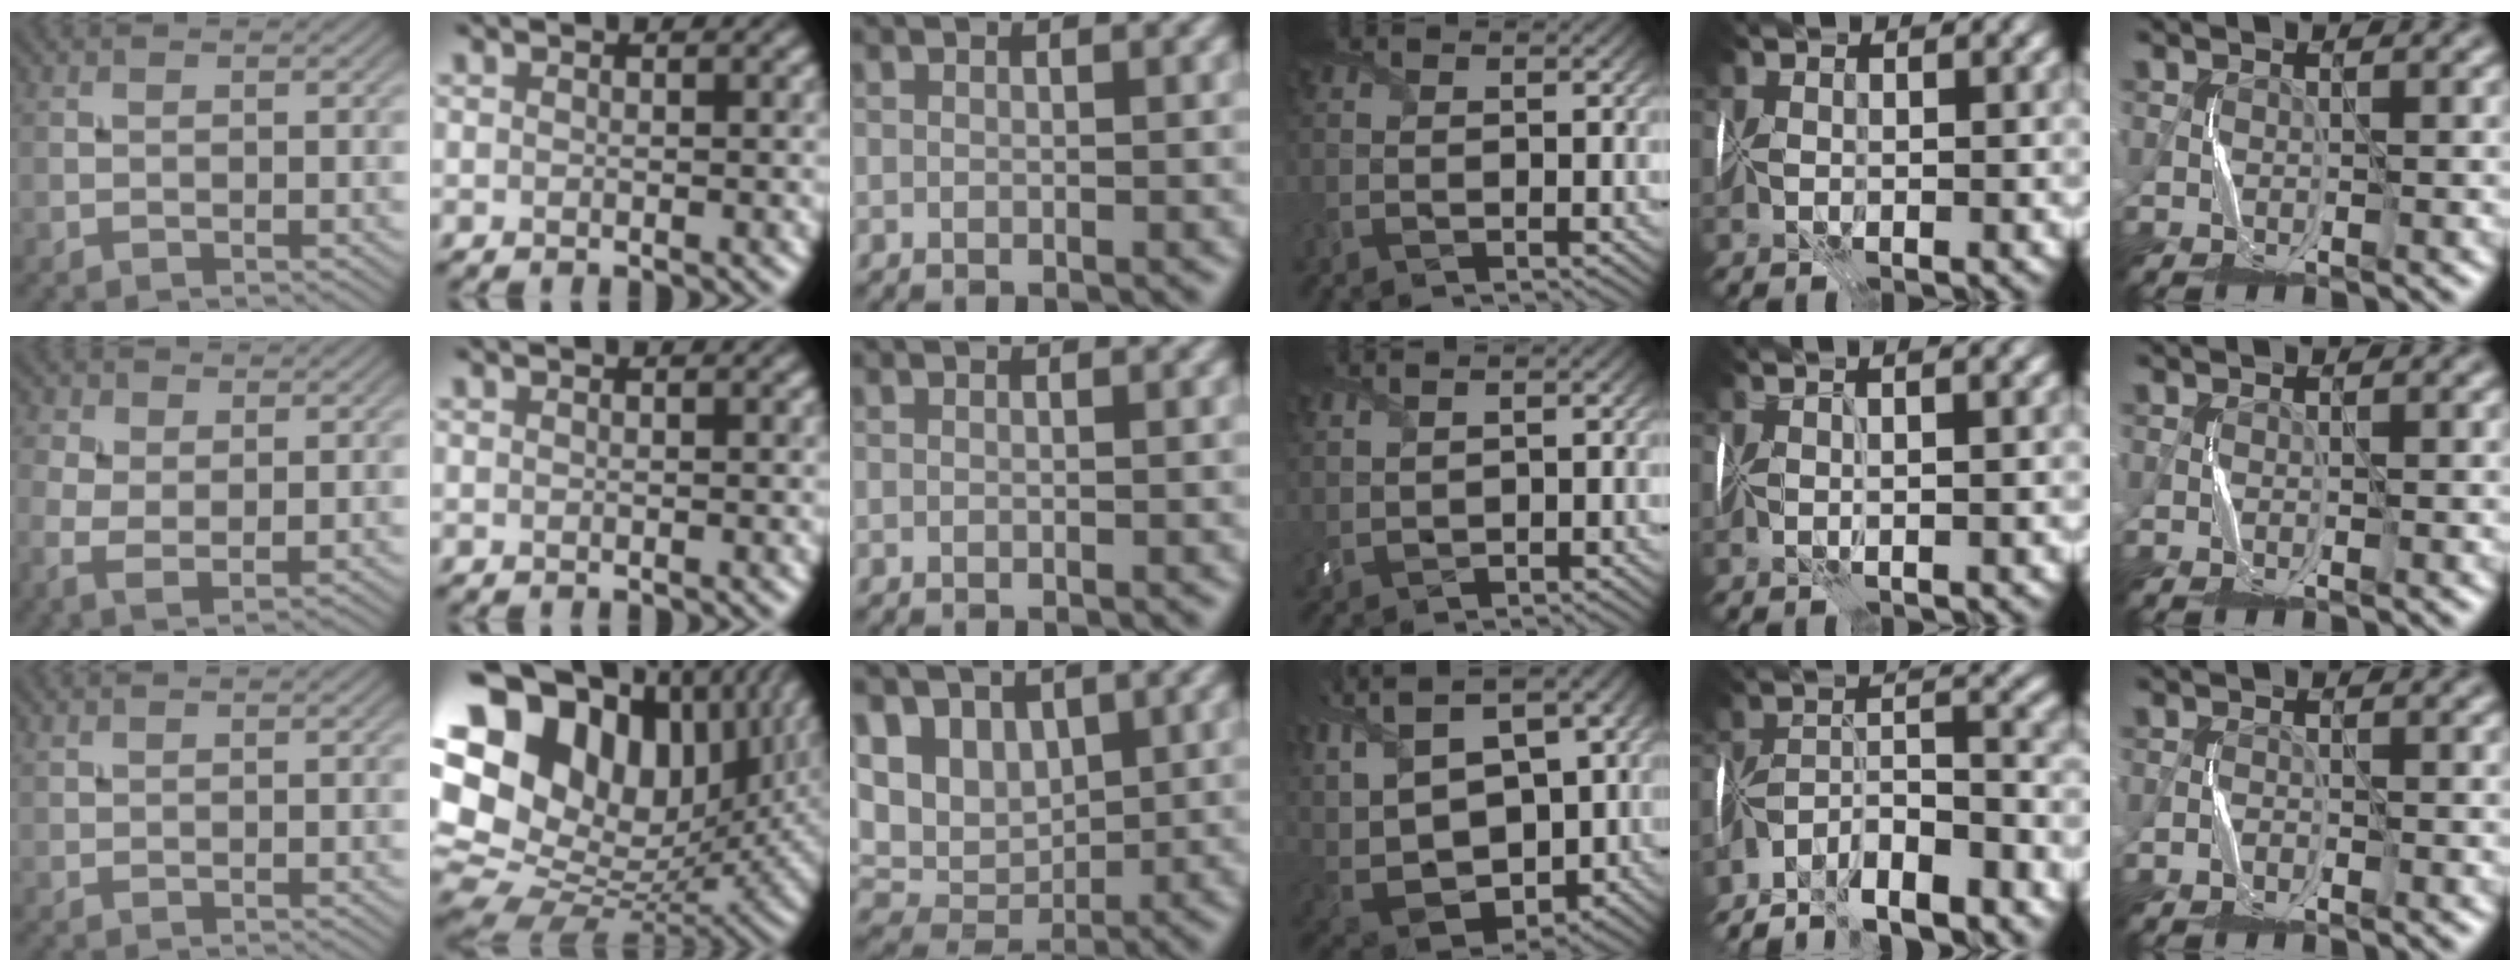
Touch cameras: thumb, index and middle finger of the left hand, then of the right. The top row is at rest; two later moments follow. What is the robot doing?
{"motion": "fold", "object": "memory foam"}